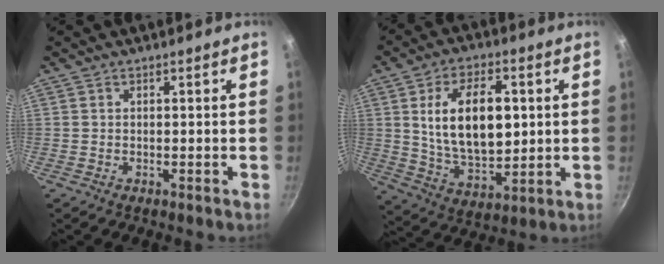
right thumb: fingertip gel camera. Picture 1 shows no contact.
{"total": 16.9, "force": [2.8, 9.5, 13.8], "torque": [-0.209, -0.012, 0.056]}